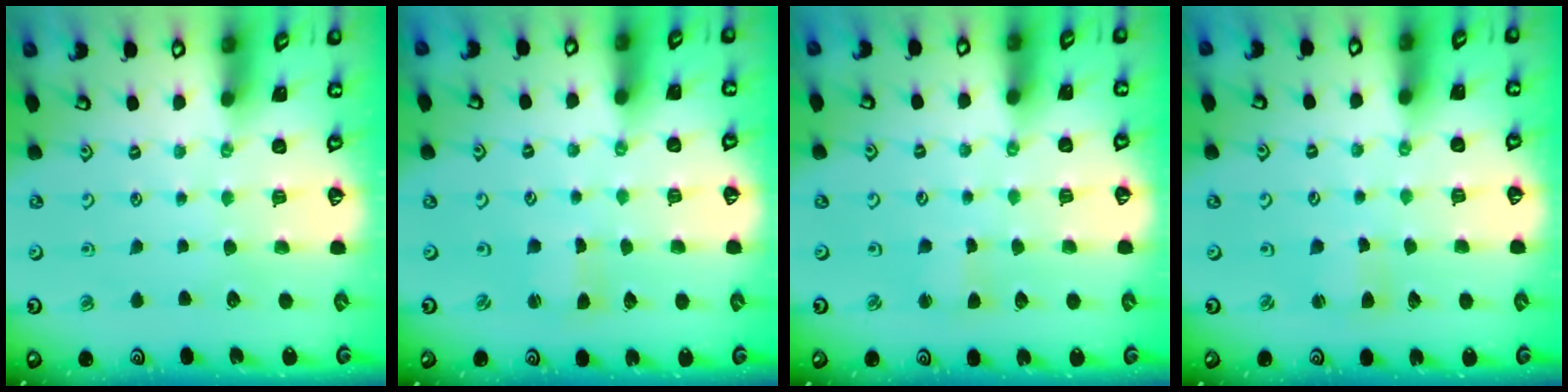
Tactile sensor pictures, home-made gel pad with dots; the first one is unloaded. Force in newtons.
{"total": 0.9, "press": 0.9, "slide": 0.1}
{"total": 2.2, "press": 2.2, "slide": 0.2}
{"total": 2.7, "press": 2.7, "slide": 0.3}